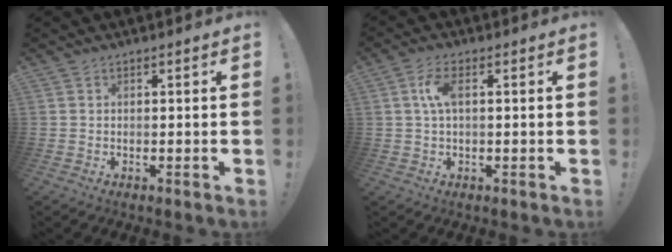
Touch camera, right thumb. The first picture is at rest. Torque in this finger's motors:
{"motor_torque": [-0.02, 0.16, 0.33, -0.27, 0.06]}